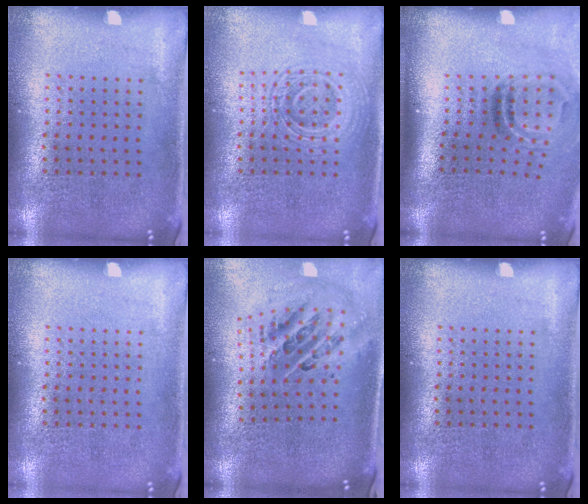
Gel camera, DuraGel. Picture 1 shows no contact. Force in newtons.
{"total": 2.7, "press": 2.7, "slide": 0.5}
{"total": 2.0, "press": 1.2, "slide": 1.6}
{"total": 0.0}
{"total": 1.7, "press": 1.4, "slide": 1.1}
{"total": 0.0}